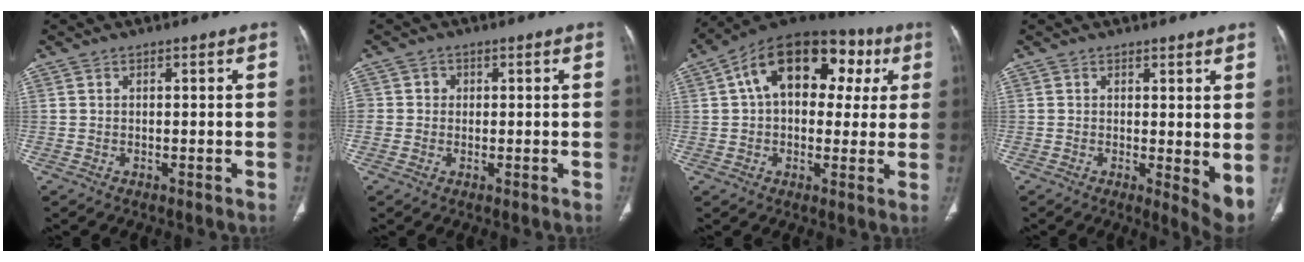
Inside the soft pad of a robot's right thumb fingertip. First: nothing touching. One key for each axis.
{"total": 2.4, "fx": 0.2, "fy": 2.3, "fz": 0.4, "tx": 0.013, "ty": 0.006, "tz": 0.002}
{"total": 20.8, "fx": 6.1, "fy": 13.0, "fz": 15.0, "tx": -0.191, "ty": 0.040, "tz": 0.083}
{"total": 5.4, "fx": 0.7, "fy": 1.9, "fz": 5.0, "tx": -0.066, "ty": -0.018, "tz": 0.013}